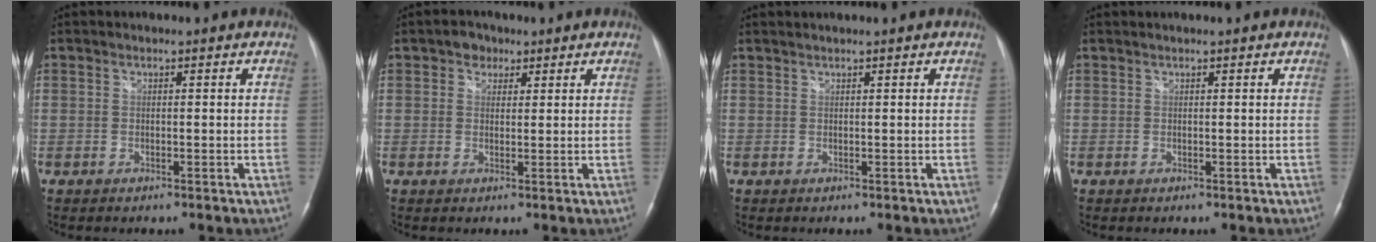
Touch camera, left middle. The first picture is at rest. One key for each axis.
{"total": 2.6, "fx": 1.4, "fy": 2.0, "fz": 0.8, "tx": -0.015, "ty": 0.007, "tz": 0.020}
{"total": 1.2, "fx": 1.2, "fy": -0.2, "fz": 0.3, "tx": -0.004, "ty": 0.014, "tz": 0.026}
{"total": 0.6, "fx": 0.6, "fy": -0.1, "fz": 0.1, "tx": -0.004, "ty": 0.011, "tz": 0.015}